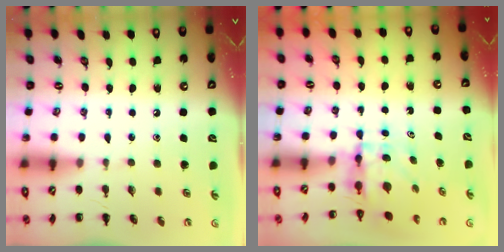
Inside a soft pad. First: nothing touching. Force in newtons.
{"total": 3.9, "press": 3.9, "slide": 0.3}